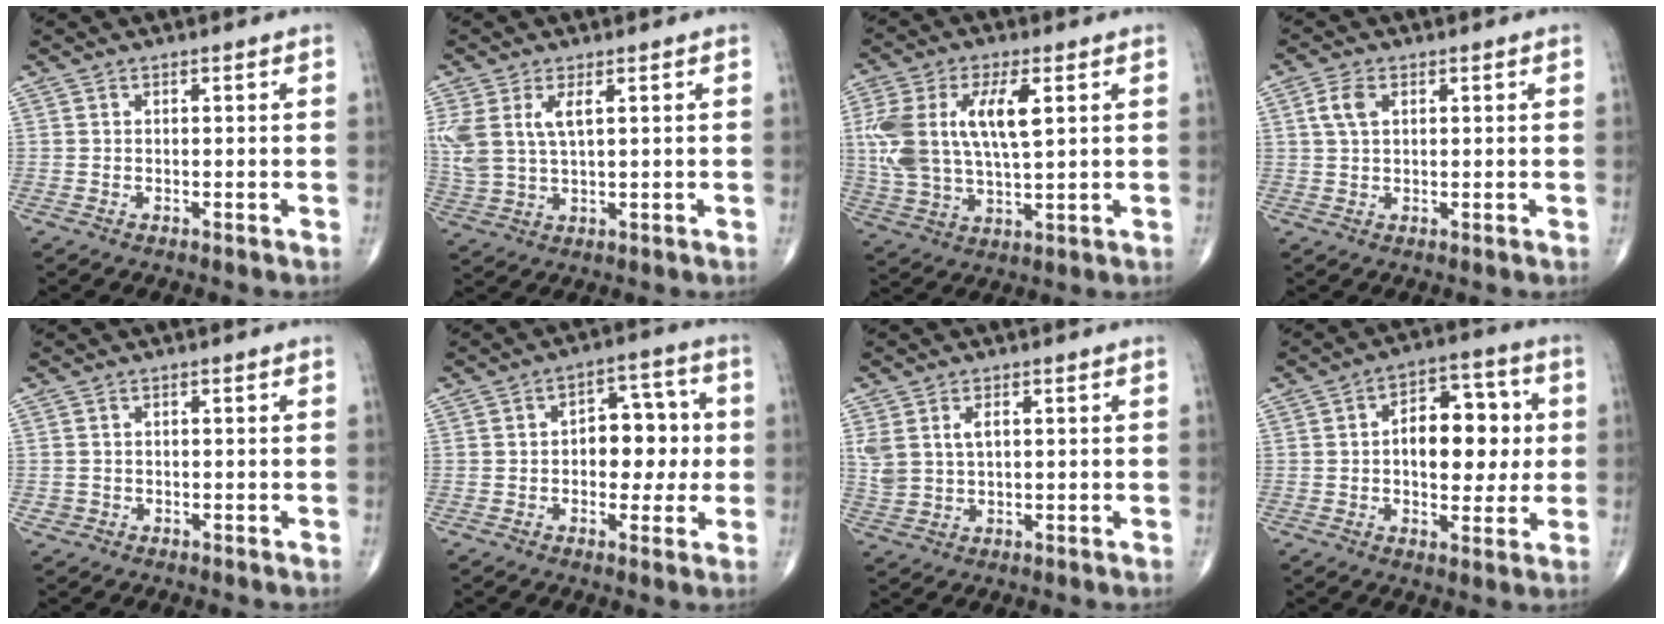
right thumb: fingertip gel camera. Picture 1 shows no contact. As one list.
[{"total": 7.7, "force": [2.4, 3.6, 6.4], "torque": [-0.156, 0.001, 0.056]}, {"total": 15.8, "force": [3.5, 7.0, 13.7], "torque": [-0.289, 0.002, 0.070]}, {"total": 3.6, "force": [1.2, 2.2, 2.7], "torque": [-0.058, 0.005, 0.022]}, {"total": 1.1, "force": [-0.4, 1.1, 0.1], "torque": [0.006, 0.006, -0.007]}, {"total": 9.4, "force": [-0.1, 6.1, 7.2], "torque": [-0.051, 0.024, -0.007]}, {"total": 5.4, "force": [1.5, 3.3, 4.0], "torque": [-0.086, 0.003, 0.035]}, {"total": 13.1, "force": [0.8, 7.7, 10.6], "torque": [-0.109, 0.018, 0.008]}]